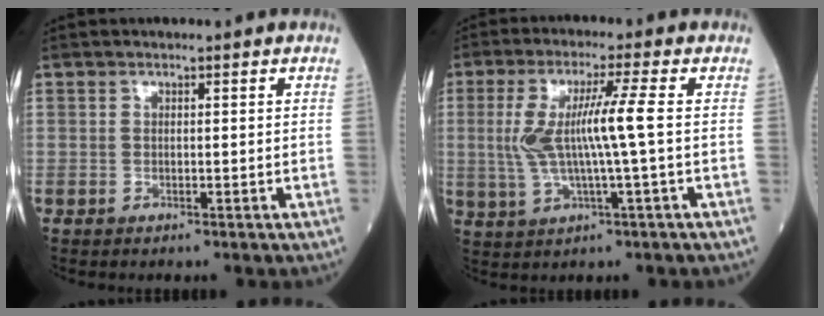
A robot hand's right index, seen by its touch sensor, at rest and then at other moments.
{"total": 8.5, "force": [0.4, -0.3, 8.5], "torque": [-0.182, 0.006, 0.009]}